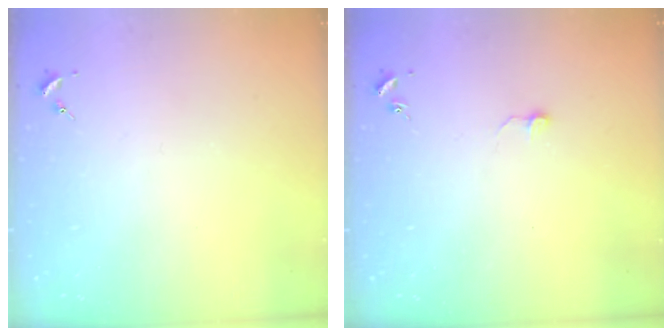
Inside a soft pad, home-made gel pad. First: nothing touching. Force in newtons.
{"total": 3.8, "press": 3.8, "slide": 0.3}